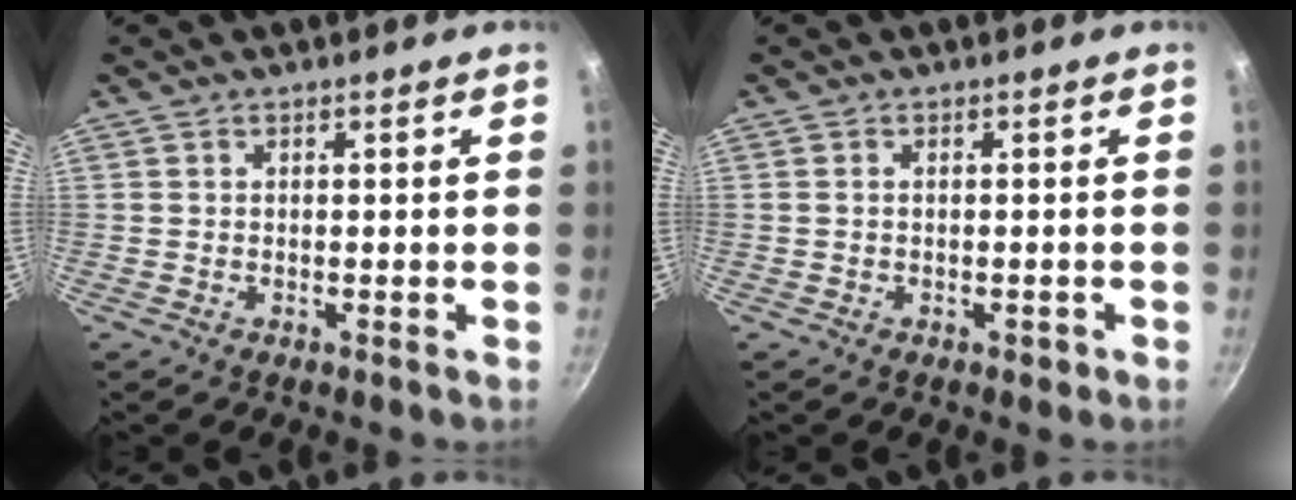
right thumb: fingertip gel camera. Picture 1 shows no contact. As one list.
[{"total": 1.4, "force": [-0.6, 0.8, 1.0], "torque": [-0.011, 0.007, -0.007]}]